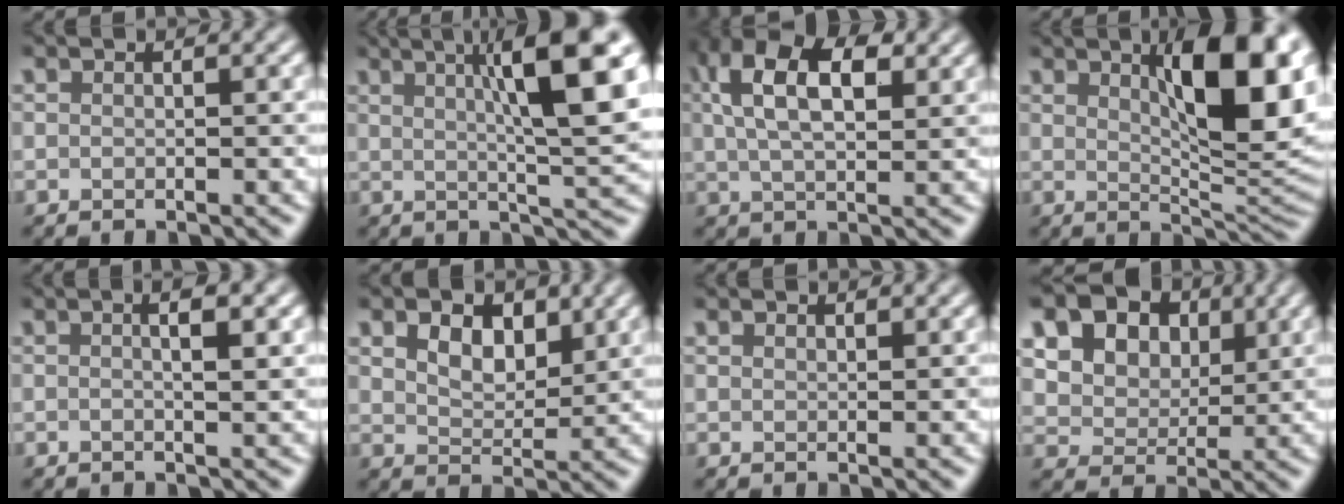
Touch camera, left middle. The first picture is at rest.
{"total": 10.7, "force": [3.2, 2.0, 10.0], "torque": [-0.123, 0.008, 0.045]}
{"total": 8.2, "force": [2.8, 4.1, 6.5], "torque": [-0.125, 0.016, 0.044]}
{"total": 9.8, "force": [3.2, 3.1, 8.7], "torque": [-0.122, -0.002, 0.054]}
{"total": 2.8, "force": [0.7, 0.9, 2.6], "torque": [-0.020, 0.005, -0.006]}
{"total": 4.0, "force": [1.8, 2.5, 2.5], "torque": [-0.052, -0.004, 0.028]}
{"total": 0.7, "force": [0.6, 0.3, 0.2], "torque": [-0.007, -0.002, 0.013]}
{"total": 22.7, "force": [10.5, 17.0, 10.7], "torque": [-0.241, 0.047, 0.162]}